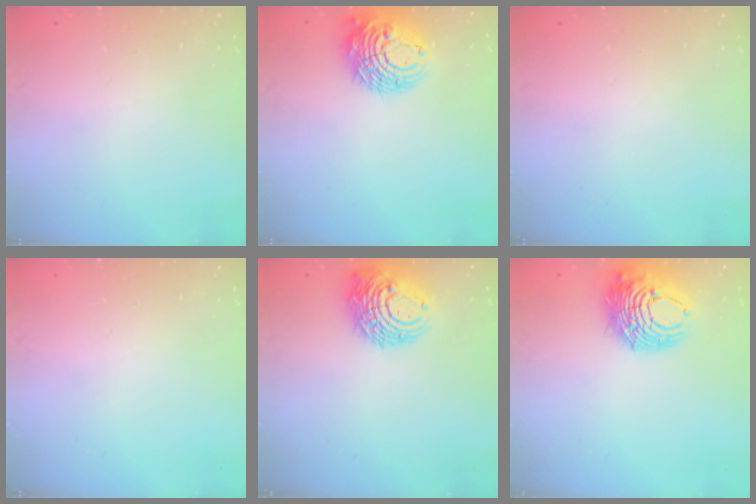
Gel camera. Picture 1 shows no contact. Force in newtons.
{"total": 10.7, "press": 10.6, "slide": 1.2}
{"total": 0.0}
{"total": 0.0}
{"total": 12.6, "press": 12.6, "slide": 1.4}
{"total": 11.8, "press": 11.7, "slide": 1.6}